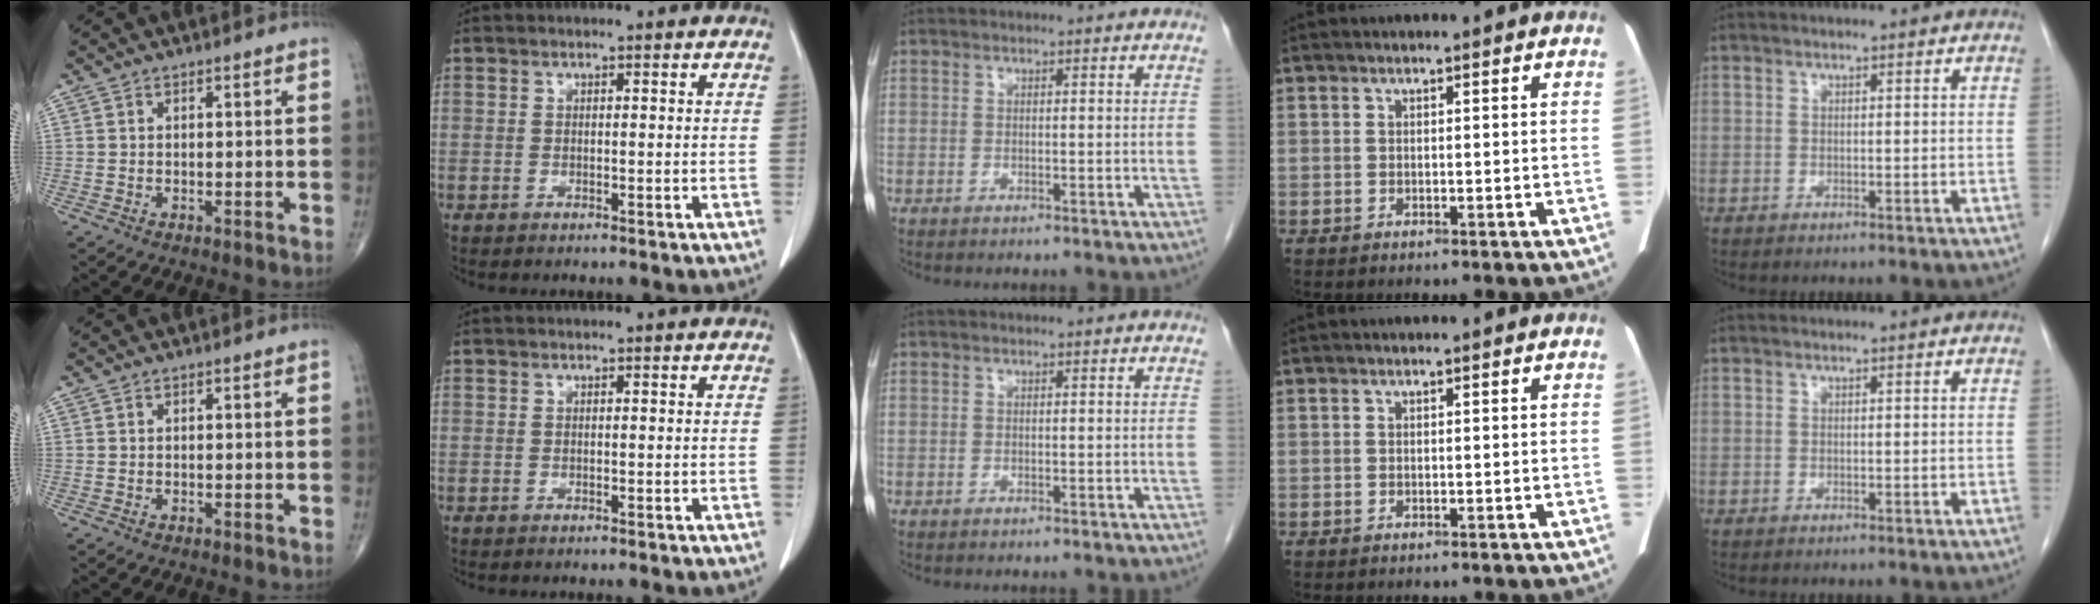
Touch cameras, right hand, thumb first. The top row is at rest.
{}